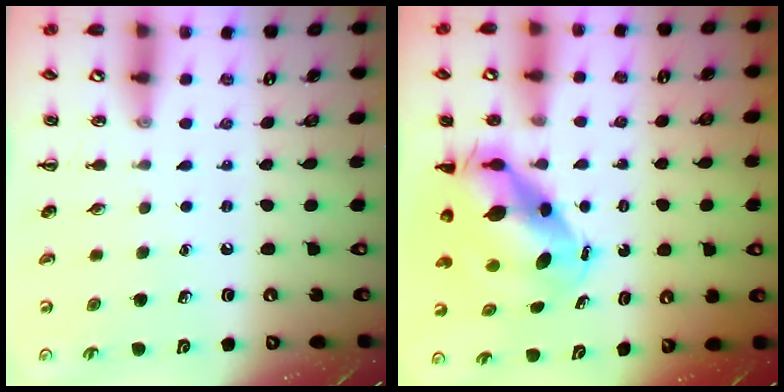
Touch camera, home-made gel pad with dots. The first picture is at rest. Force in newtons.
{"total": 8.8, "press": 8.5, "slide": 2.2}